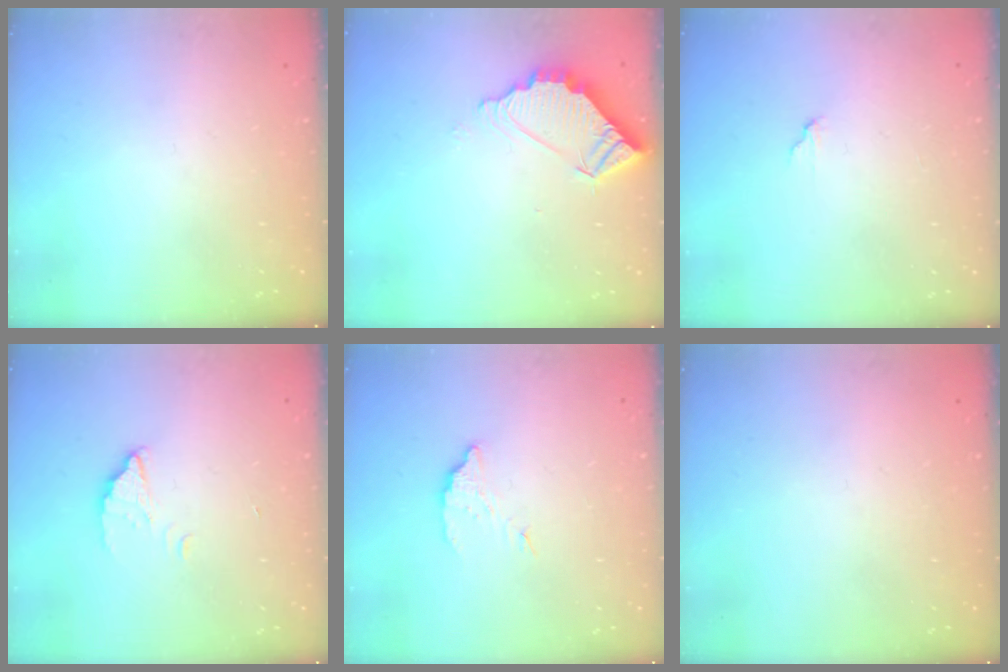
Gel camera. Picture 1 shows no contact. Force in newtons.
{"total": 6.2, "press": 6.2, "slide": 0.4}
{"total": 4.1, "press": 4.1, "slide": 0.4}
{"total": 1.7, "press": 1.7, "slide": 0.1}
{"total": 2.8, "press": 2.8, "slide": 0.2}
{"total": 2.2, "press": 2.2, "slide": 0.1}